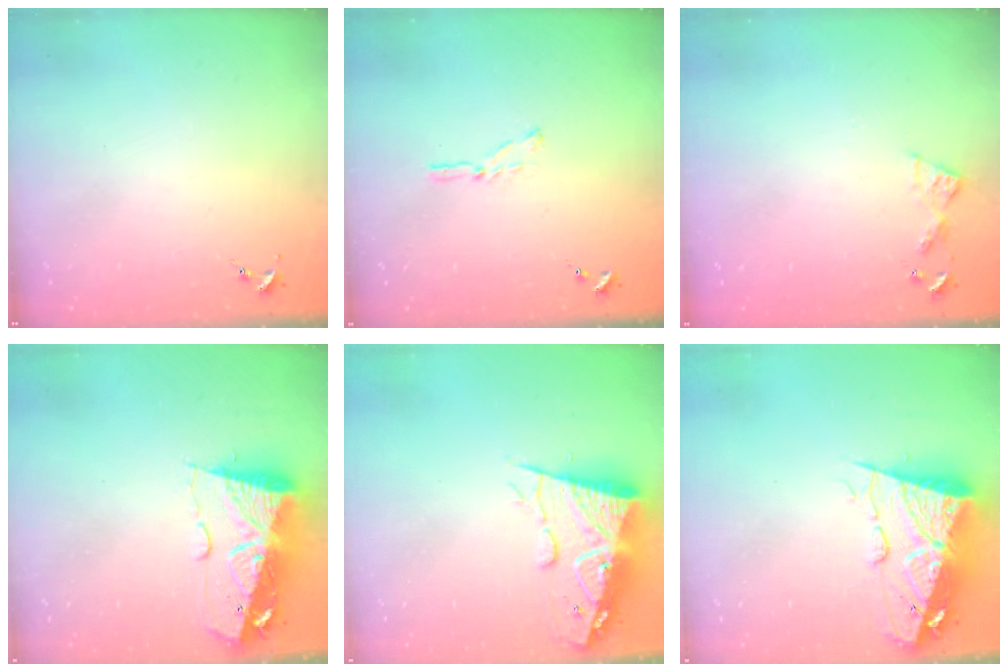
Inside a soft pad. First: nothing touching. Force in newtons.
{"total": 3.6, "press": 3.6, "slide": 0.3}
{"total": 5.6, "press": 5.5, "slide": 0.5}
{"total": 14.1, "press": 14.0, "slide": 1.6}
{"total": 15.9, "press": 15.8, "slide": 1.5}
{"total": 14.3, "press": 14.2, "slide": 1.5}